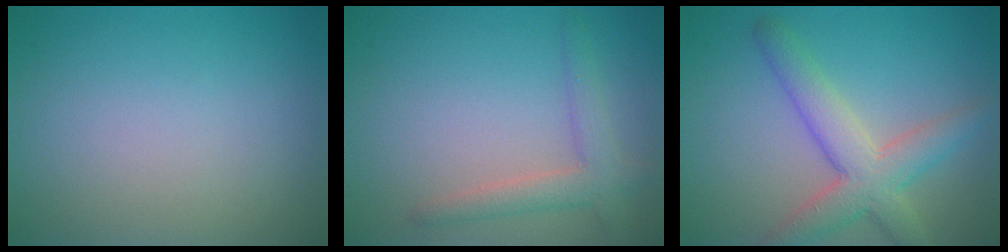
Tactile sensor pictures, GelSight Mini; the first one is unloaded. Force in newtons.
{"total": 2.7, "press": 2.7, "slide": 0.2}
{"total": 5.3, "press": 5.3, "slide": 0.2}